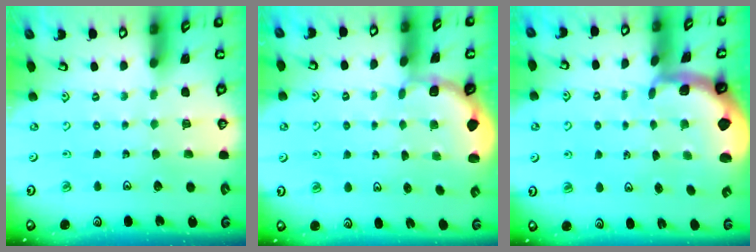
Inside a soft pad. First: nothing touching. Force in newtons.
{"total": 1.8, "press": 1.7, "slide": 0.7}
{"total": 1.5, "press": 1.5, "slide": 0.4}